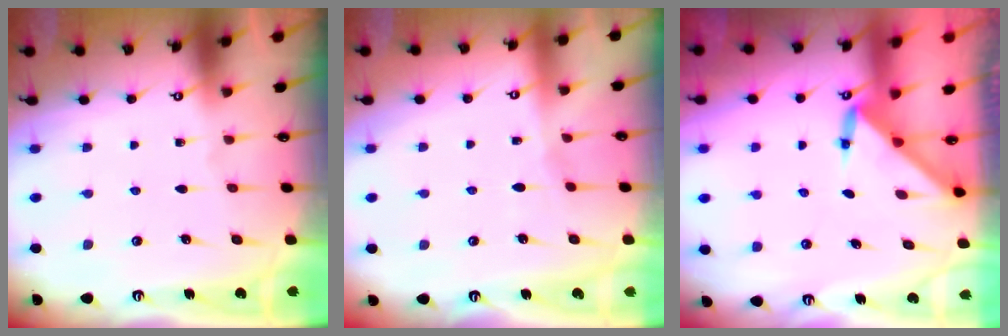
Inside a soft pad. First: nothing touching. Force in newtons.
{"total": 3.4, "press": 3.4, "slide": 0.4}
{"total": 3.3, "press": 3.3, "slide": 0.2}